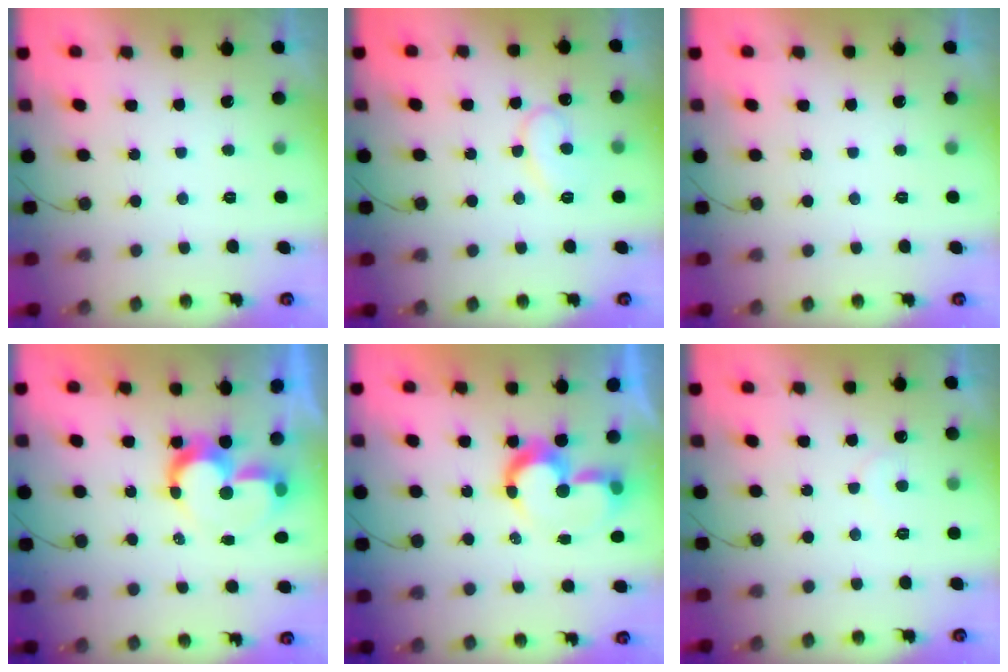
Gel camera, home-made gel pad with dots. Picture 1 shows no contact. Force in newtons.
{"total": 10.6, "press": 10.5, "slide": 0.9}
{"total": 0.0}
{"total": 10.0, "press": 9.9, "slide": 0.7}
{"total": 9.3, "press": 9.2, "slide": 1.5}
{"total": 4.9, "press": 4.9, "slide": 0.4}